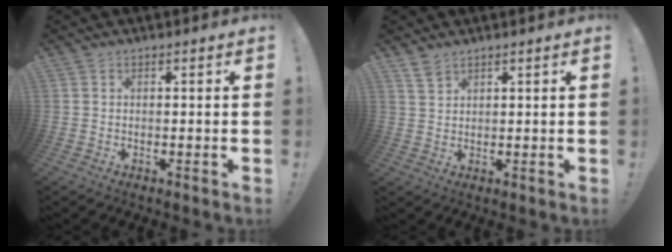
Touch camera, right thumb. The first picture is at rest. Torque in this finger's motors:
{"motor_torque": [-0.23, -0.10, -0.27, 0.23, 0.02]}